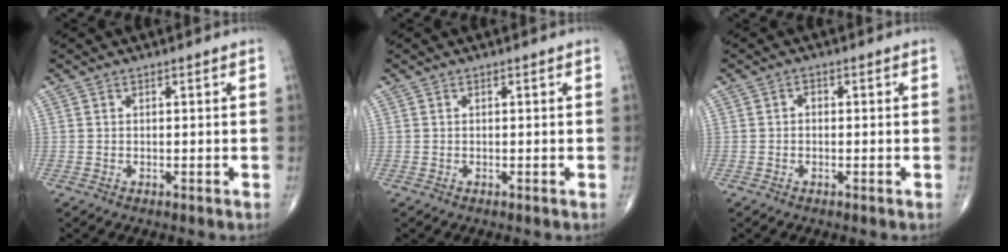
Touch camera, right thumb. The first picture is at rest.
{"total": 0.0}
{"total": 1.1, "force": [-0.1, 0.9, 0.7], "torque": [-0.007, 0.004, -0.007]}